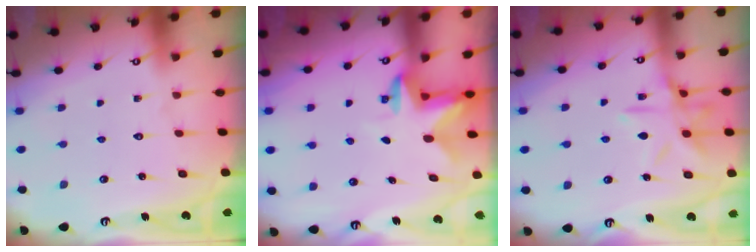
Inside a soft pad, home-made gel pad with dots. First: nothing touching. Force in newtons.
{"total": 2.6, "press": 2.6, "slide": 0.6}
{"total": 11.8, "press": 11.7, "slide": 0.9}